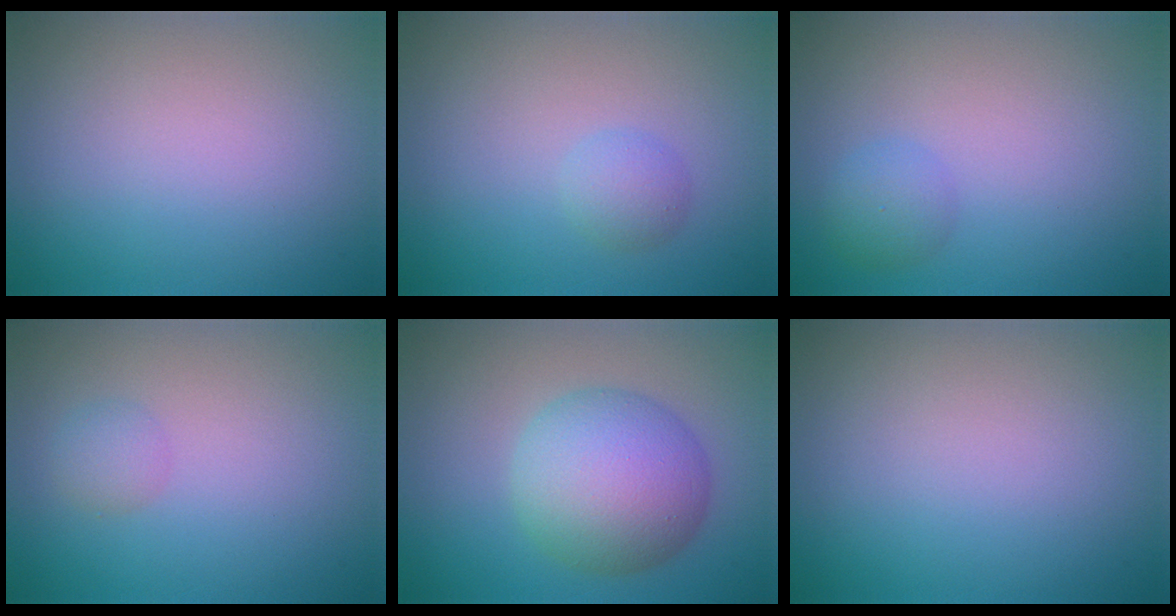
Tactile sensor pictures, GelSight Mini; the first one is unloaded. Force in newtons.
{"total": 1.5, "press": 1.5, "slide": 0.0}
{"total": 1.9, "press": 1.9, "slide": 0.1}
{"total": 1.3, "press": 1.3, "slide": 0.0}
{"total": 7.7, "press": 7.7, "slide": 0.2}
{"total": 0.0}